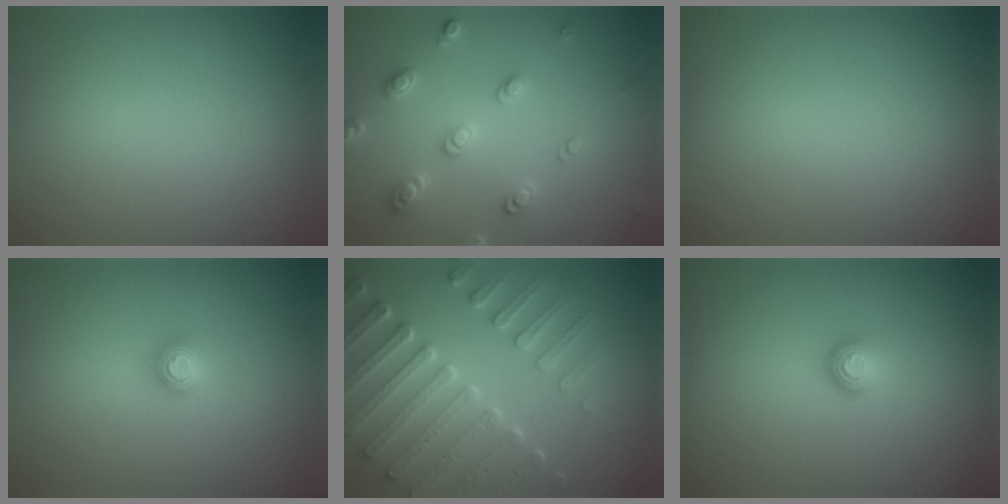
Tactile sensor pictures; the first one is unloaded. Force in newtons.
{"total": 3.0, "press": 2.9, "slide": 0.6}
{"total": 0.0}
{"total": 1.2, "press": 1.2, "slide": 0.1}
{"total": 8.1, "press": 6.0, "slide": 5.4}
{"total": 1.4, "press": 1.0, "slide": 1.0}